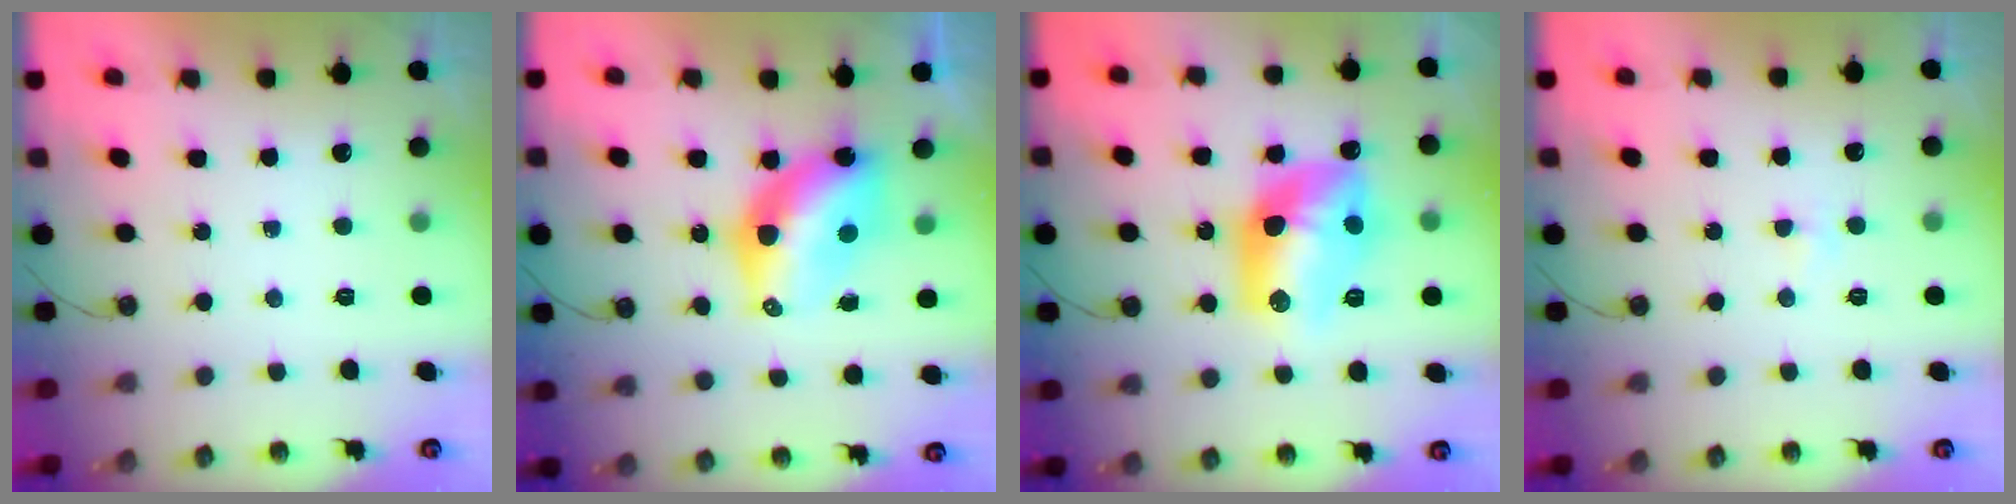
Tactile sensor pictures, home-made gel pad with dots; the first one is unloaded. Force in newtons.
{"total": 10.5, "press": 10.4, "slide": 0.5}
{"total": 14.1, "press": 14.0, "slide": 1.1}
{"total": 2.3, "press": 2.3, "slide": 0.4}